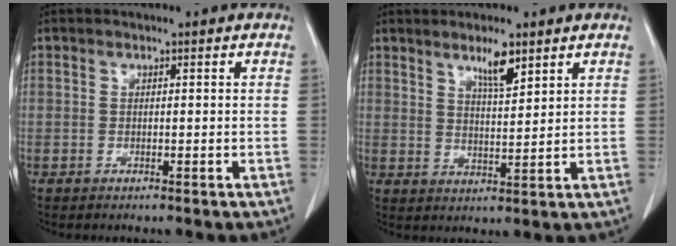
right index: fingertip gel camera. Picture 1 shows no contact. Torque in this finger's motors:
{"motor_torque": [0.28, 0.27, 0.05, 0.04]}